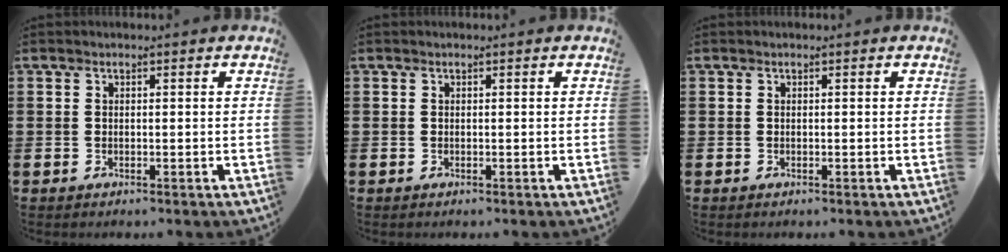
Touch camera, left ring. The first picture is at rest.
{"total": 0.0}
{"total": 0.0}